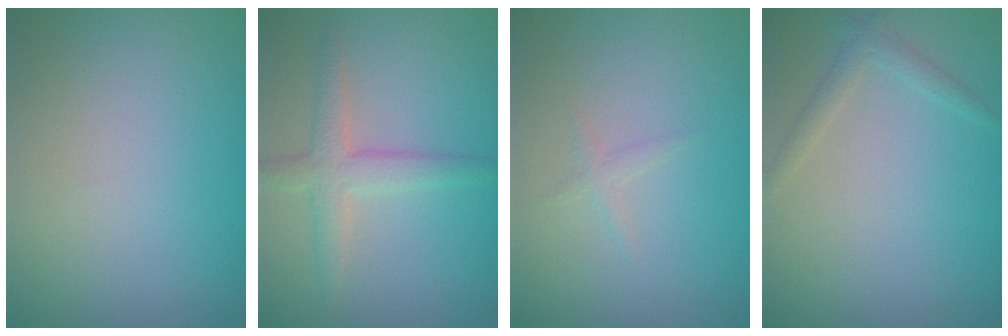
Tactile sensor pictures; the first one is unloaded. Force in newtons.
{"total": 3.0, "press": 3.0, "slide": 0.1}
{"total": 0.7, "press": 0.7, "slide": 0.0}
{"total": 1.4, "press": 1.4, "slide": 0.1}